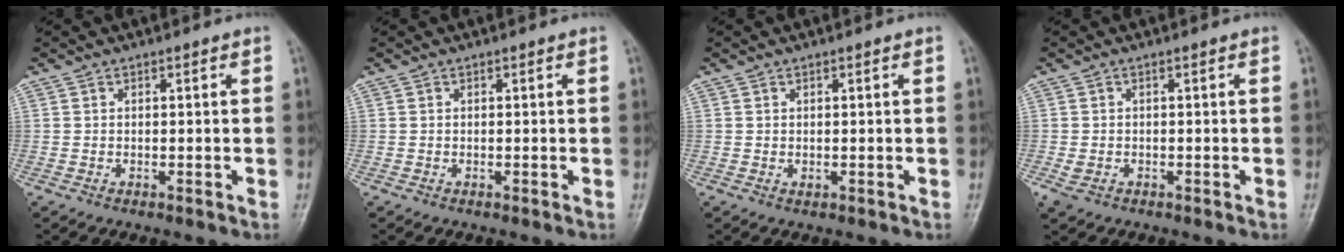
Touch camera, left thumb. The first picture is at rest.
{"total": 0.0}
{"total": 0.7, "force": [0.3, 0.5, 0.3], "torque": [0.002, -0.004, 0.005]}
{"total": 1.7, "force": [-0.5, 1.1, 1.1], "torque": [-0.027, 0.000, -0.004]}